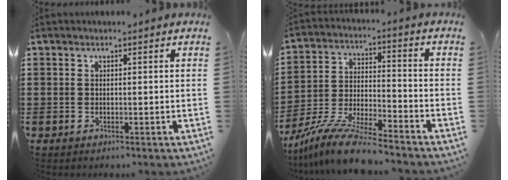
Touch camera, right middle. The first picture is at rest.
{"total": 10.5, "force": [-9.5, 0.4, 4.4], "torque": [-0.087, 0.012, -0.186]}